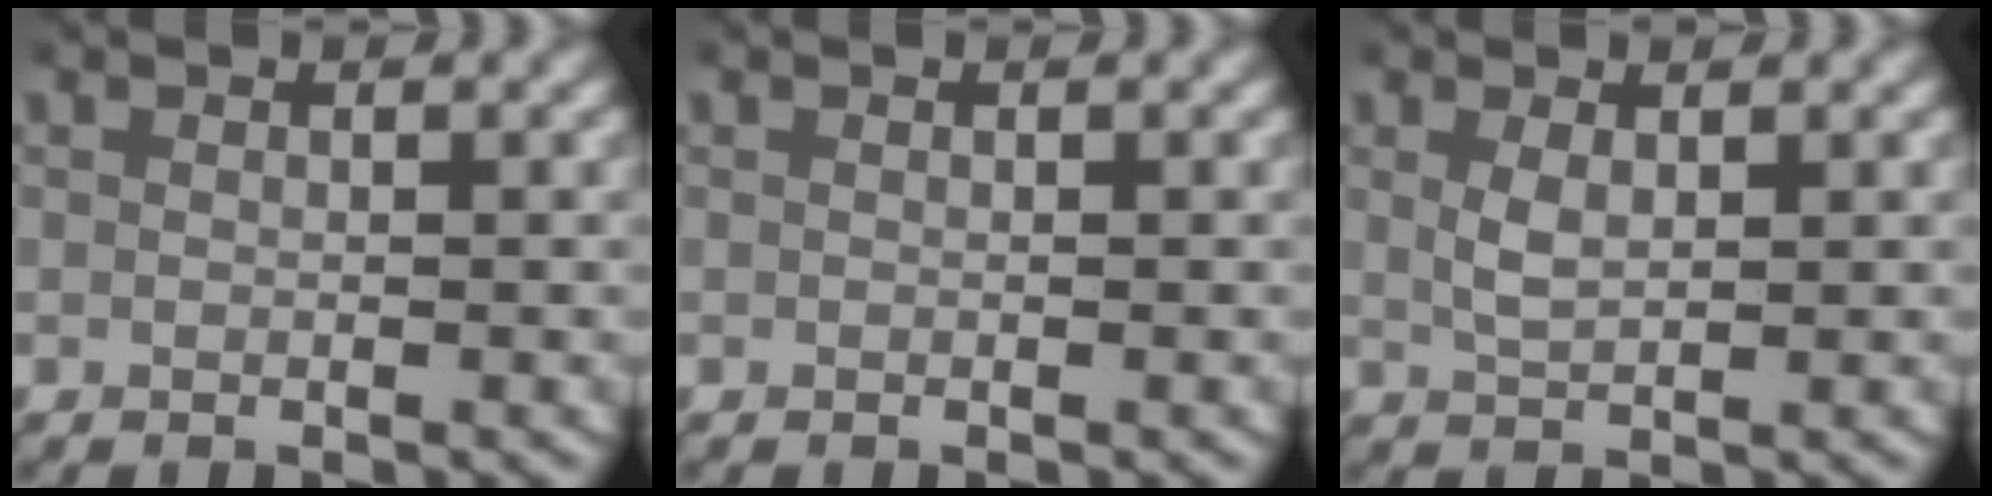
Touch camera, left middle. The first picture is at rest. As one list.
[{"total": 0.0}, {"total": 1.6, "force": [0.7, 0.6, 1.4], "torque": [-0.031, -0.005, 0.019]}]